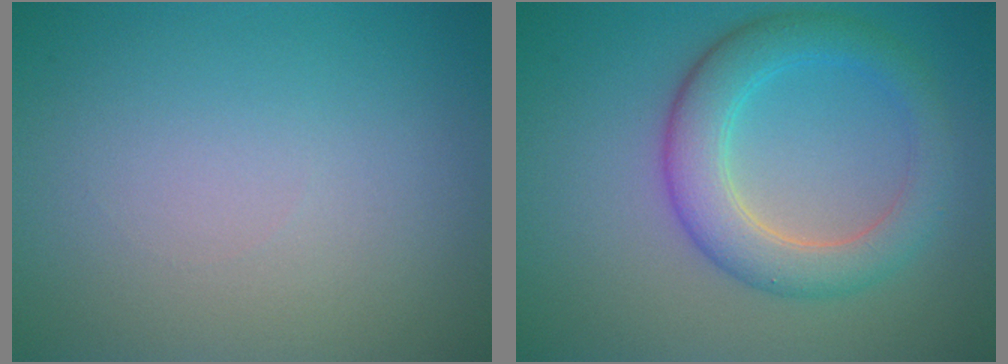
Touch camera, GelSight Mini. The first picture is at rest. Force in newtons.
{"total": 5.0, "press": 5.0, "slide": 0.1}